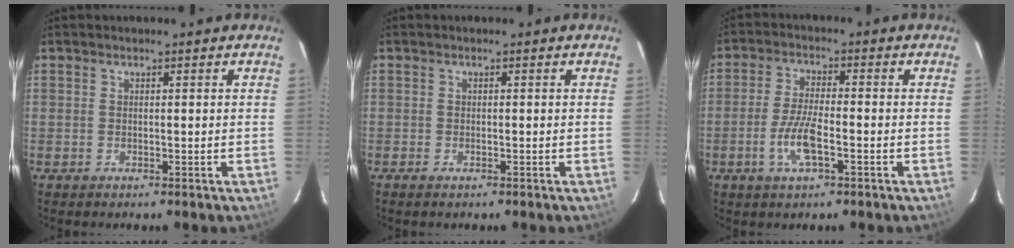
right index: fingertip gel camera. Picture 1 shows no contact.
{"total": 0.9, "force": [-0.7, 0.4, 0.5], "torque": [-0.010, -0.002, -0.013]}
{"total": 7.0, "force": [-2.6, 1.8, 6.2], "torque": [-0.132, -0.002, -0.053]}